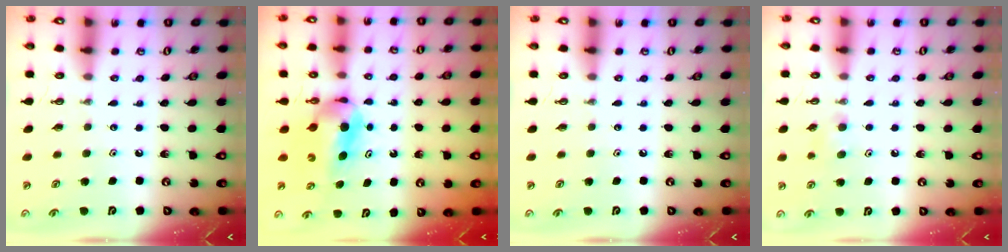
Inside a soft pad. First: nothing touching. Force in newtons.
{"total": 5.9, "press": 4.5, "slide": 3.8}
{"total": 0.0}
{"total": 6.7, "press": 6.0, "slide": 2.8}